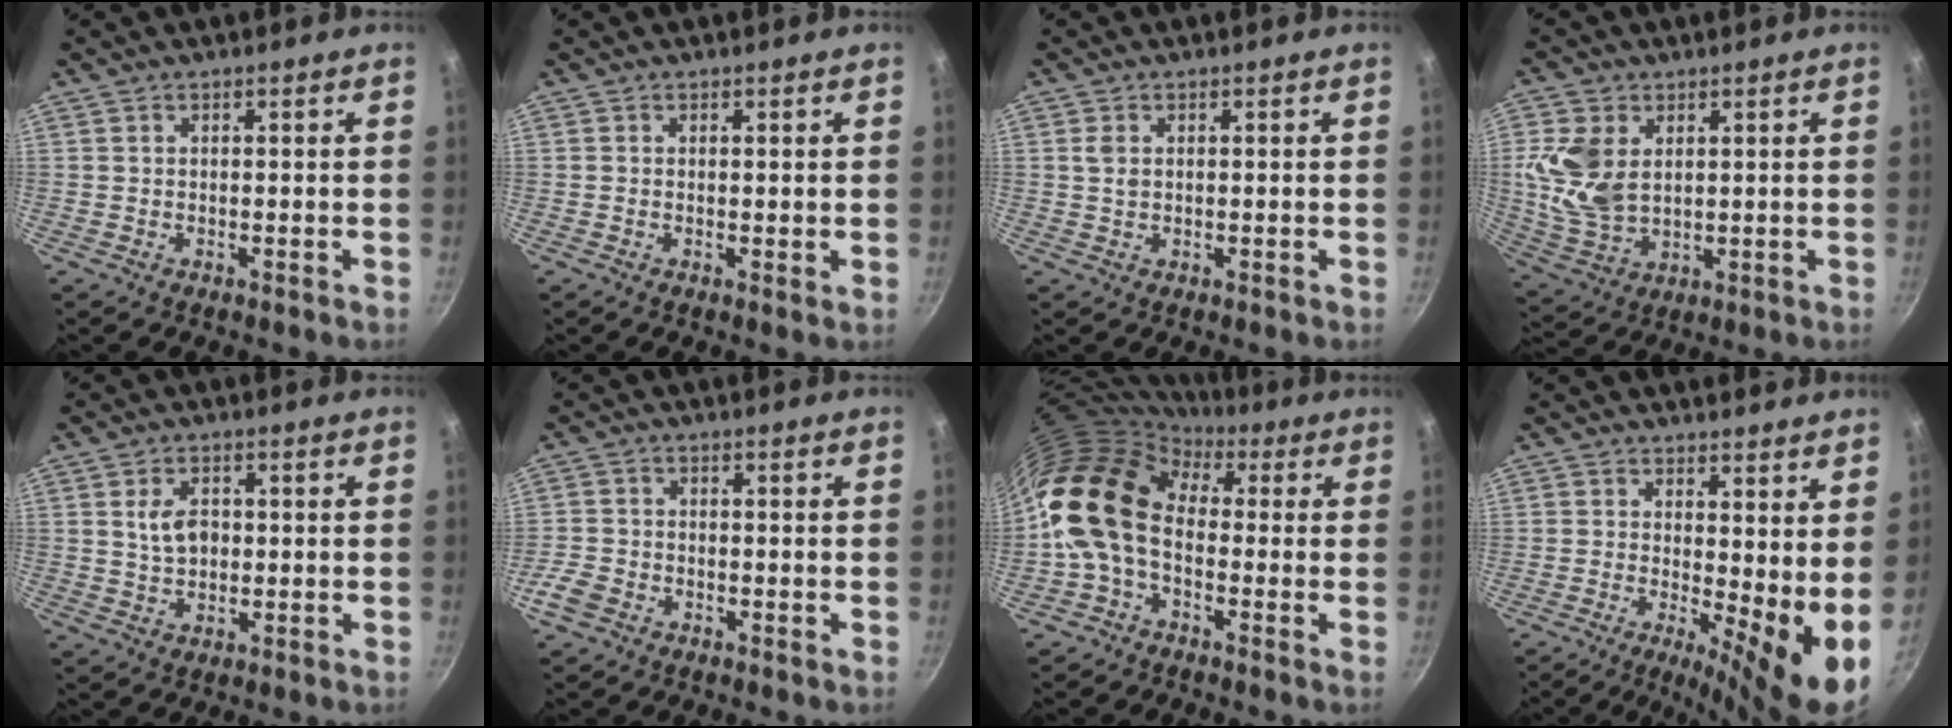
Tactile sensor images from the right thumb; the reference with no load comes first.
{"total": 0.6, "force": [0.2, 0.2, 0.6], "torque": [-0.008, -0.004, 0.000]}
{"total": 1.9, "force": [0.5, 1.3, 1.3], "torque": [-0.023, 0.000, 0.009]}
{"total": 11.2, "force": [2.3, 7.8, 7.7], "torque": [-0.148, -0.017, 0.055]}
{"total": 5.3, "force": [0.6, 3.7, 3.8], "torque": [-0.053, 0.005, 0.011]}
{"total": 4.6, "force": [-2.7, 3.1, 2.1], "torque": [-0.046, 0.020, -0.057]}
{"total": 14.6, "force": [0.4, 9.8, 10.7], "torque": [-0.180, 0.026, -0.016]}
{"total": 9.7, "force": [0.5, 2.9, 9.2], "torque": [-0.118, -0.024, 0.006]}